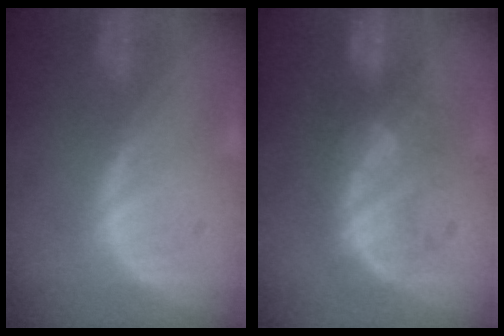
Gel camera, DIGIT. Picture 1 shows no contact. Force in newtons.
{"total": 7.8, "press": 7.7, "slide": 1.6}